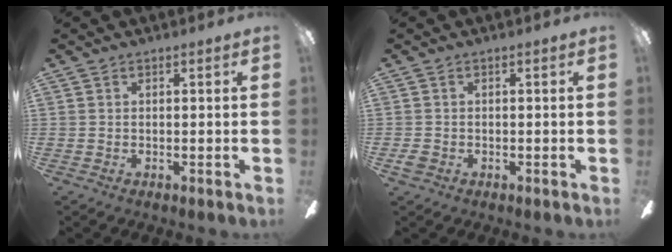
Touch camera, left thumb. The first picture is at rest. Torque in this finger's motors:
{"motor_torque": [0.02, 0.36, 0.34, -0.42, 0.01]}